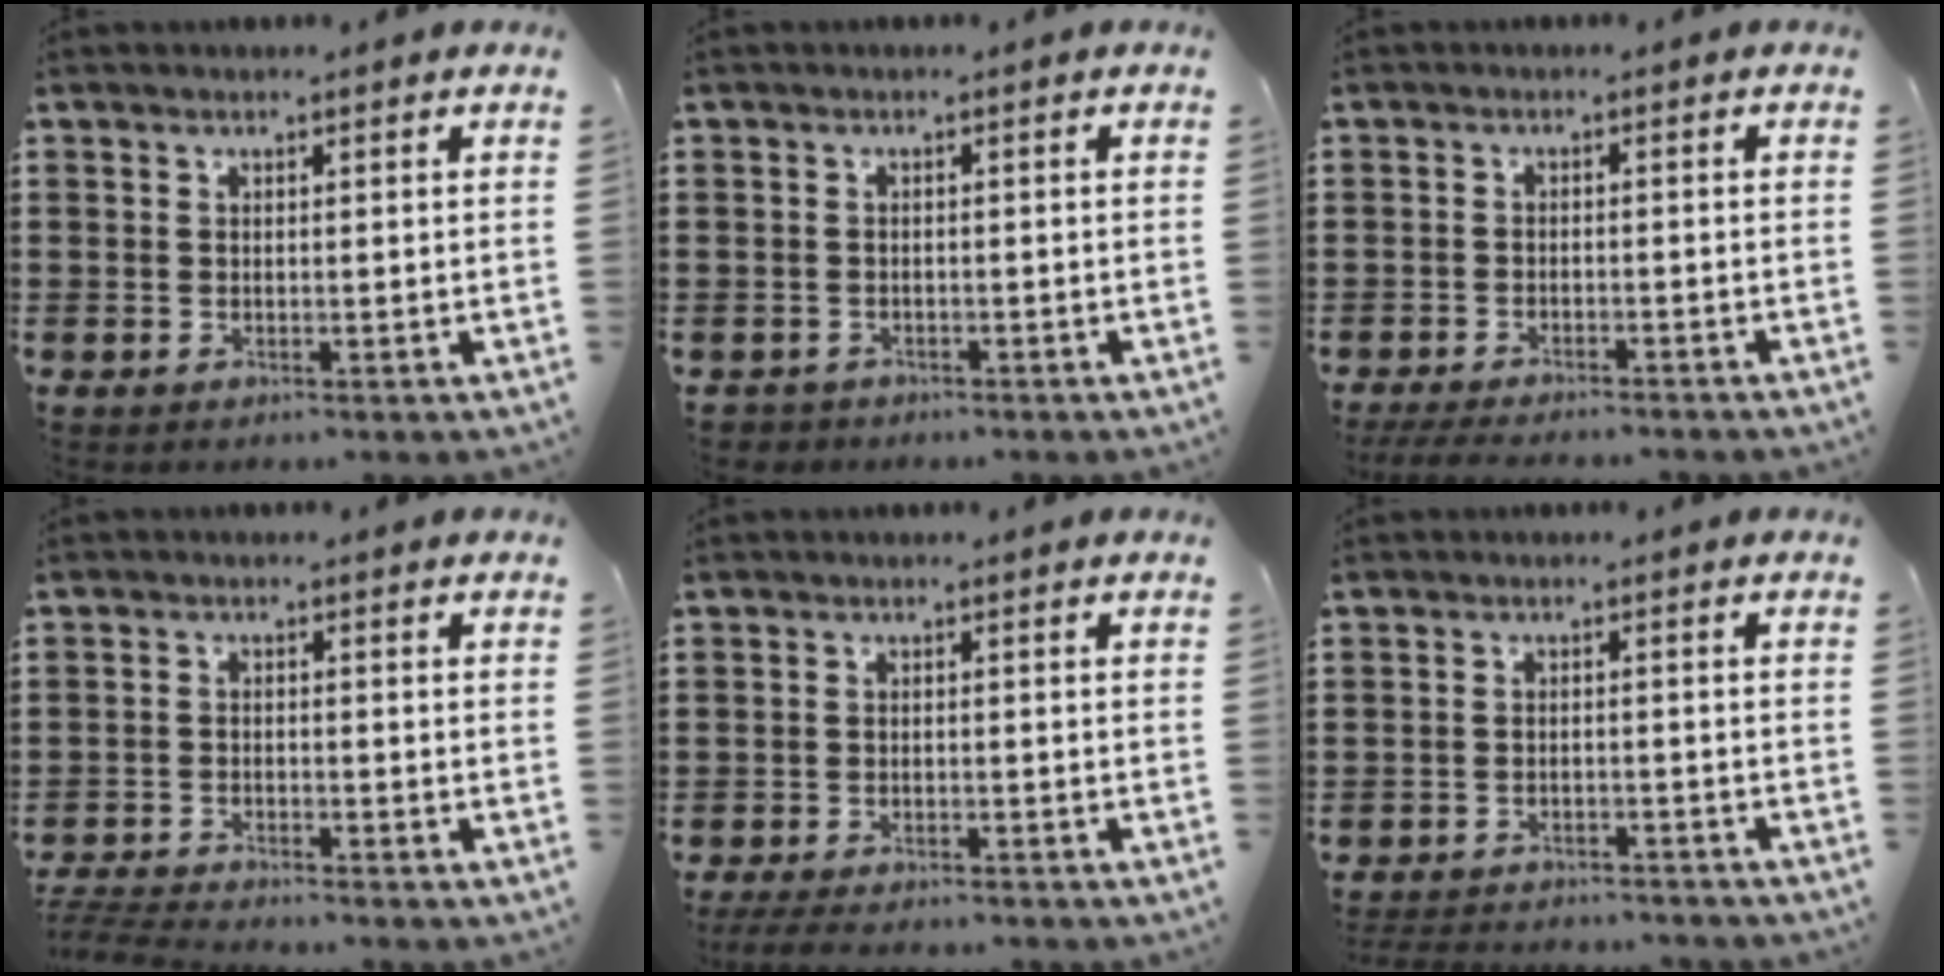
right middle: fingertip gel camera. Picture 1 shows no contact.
{"total": 1.0, "force": [-0.9, 0.5, -0.1], "torque": [-0.002, 0.001, -0.021]}
{"total": 2.9, "force": [-2.8, 0.1, 0.6], "torque": [-0.019, -0.003, -0.058]}
{"total": 3.7, "force": [-3.6, 0.0, 0.6], "torque": [-0.025, -0.007, -0.079]}
{"total": 2.6, "force": [-2.6, 0.3, 0.6], "torque": [-0.019, -0.002, -0.055]}
{"total": 3.0, "force": [-3.0, 0.2, 0.1], "torque": [-0.005, -0.001, -0.062]}